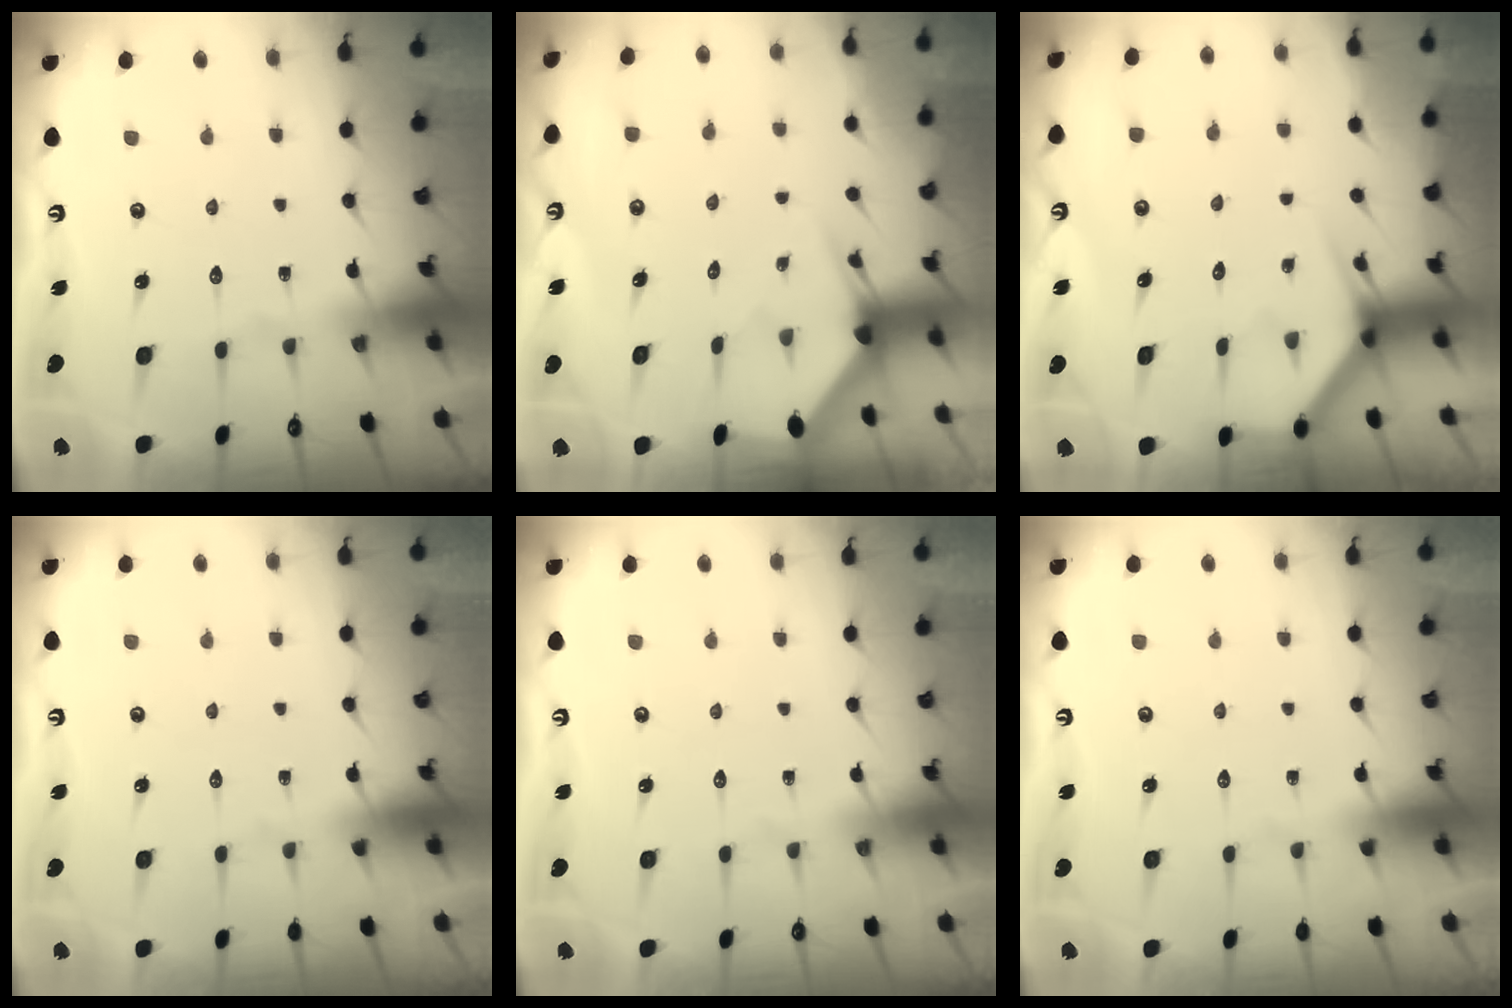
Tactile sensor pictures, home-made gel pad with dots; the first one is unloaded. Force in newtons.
{"total": 2.9, "press": 2.9, "slide": 0.2}
{"total": 3.4, "press": 3.4, "slide": 0.2}
{"total": 0.0}
{"total": 0.0}
{"total": 0.0}